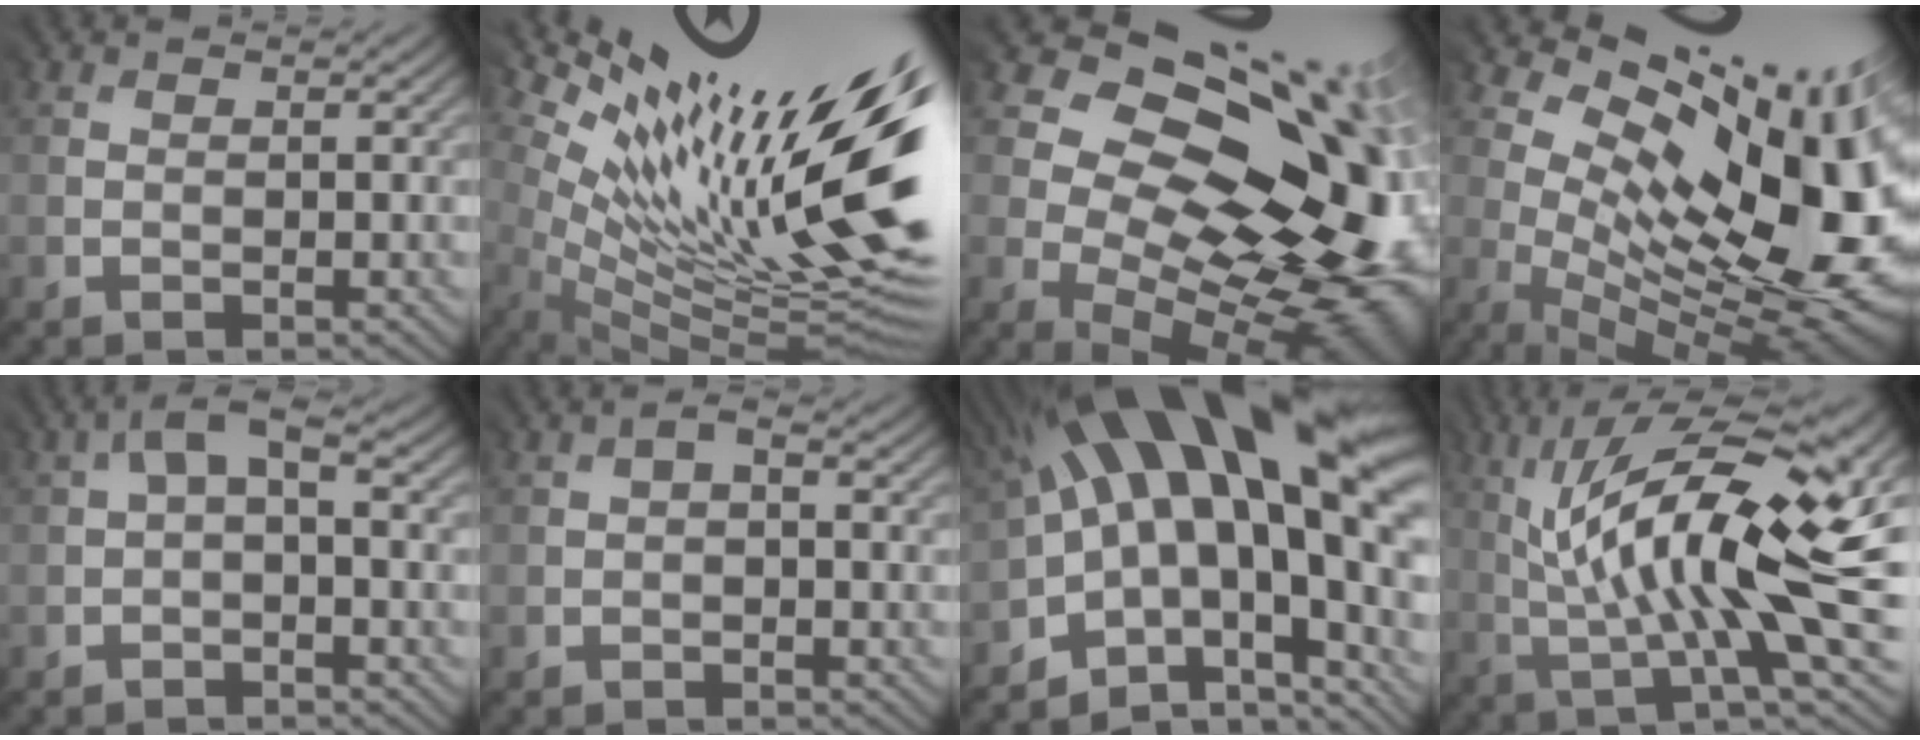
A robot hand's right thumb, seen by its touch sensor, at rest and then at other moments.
{"total": 17.8, "force": [3.7, 6.0, 16.3], "torque": [-0.260, -0.023, 0.087]}
{"total": 19.5, "force": [3.1, 13.0, 14.1], "torque": [-0.202, 0.004, 0.083]}
{"total": 17.0, "force": [3.8, 8.2, 14.4], "torque": [-0.206, 0.000, 0.083]}
{"total": 2.7, "force": [-0.2, 0.9, 2.5], "torque": [-0.049, 0.010, -0.002]}
{"total": 1.2, "force": [-0.4, 0.4, 1.1], "torque": [-0.019, 0.001, -0.002]}
{"total": 18.2, "force": [1.8, 8.4, 16.0], "torque": [-0.220, 0.004, 0.042]}
{"total": 19.1, "force": [3.2, 5.6, 18.0], "torque": [-0.303, 0.030, 0.075]}